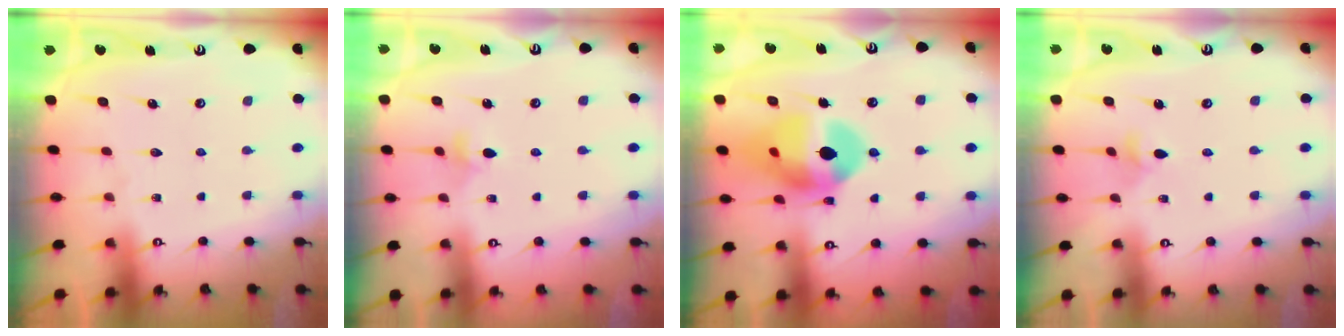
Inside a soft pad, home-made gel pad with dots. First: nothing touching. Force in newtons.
{"total": 4.0, "press": 3.9, "slide": 0.6}
{"total": 15.8, "press": 15.8, "slide": 1.3}
{"total": 3.6, "press": 3.6, "slide": 0.8}